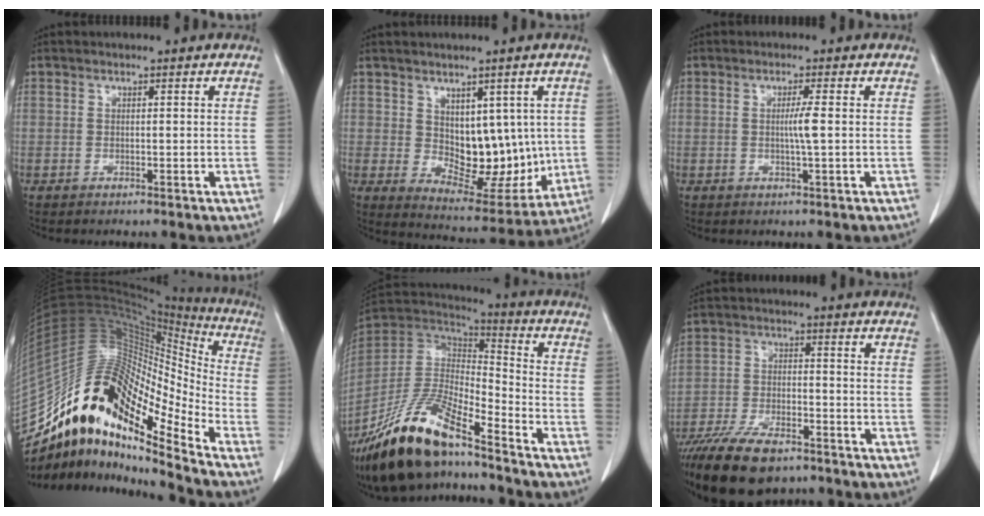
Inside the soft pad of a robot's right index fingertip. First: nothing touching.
{"total": 11.0, "force": [1.3, 6.6, 8.8], "torque": [-0.108, -0.001, 0.047]}
{"total": 2.5, "force": [0.0, -0.5, 2.5], "torque": [-0.046, -0.002, -0.002]}
{"total": 19.2, "force": [-14.4, 3.9, 12.1], "torque": [-0.207, 0.064, -0.258]}
{"total": 20.0, "force": [-14.8, 4.6, 12.7], "torque": [-0.274, -0.025, -0.279]}
{"total": 15.2, "force": [-11.6, 4.9, 8.5], "torque": [-0.168, -0.026, -0.196]}